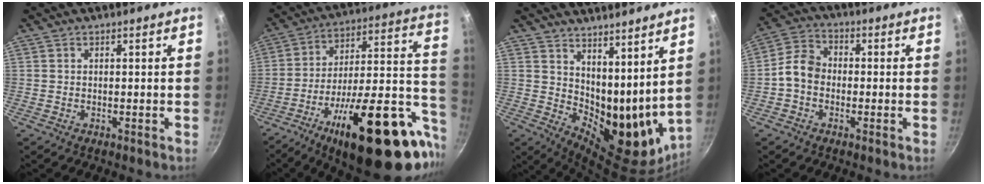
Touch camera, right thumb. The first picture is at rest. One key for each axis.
{"total": 33.1, "fx": -11.0, "fy": 12.5, "fz": 28.6, "tx": -0.374, "ty": 0.048, "tz": -0.161}
{"total": 18.0, "fx": 9.3, "fy": 9.1, "fz": 12.5, "tx": -0.147, "ty": -0.070, "tz": 0.167}
{"total": 6.4, "fx": -1.3, "fy": 5.0, "fz": 3.7, "tx": -0.052, "ty": 0.025, "tz": -0.043}